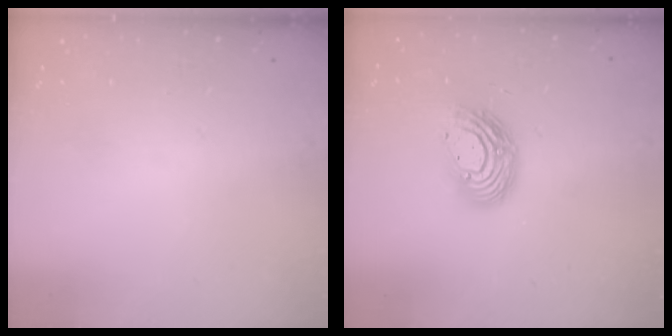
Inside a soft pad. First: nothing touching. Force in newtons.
{"total": 12.8, "press": 12.8, "slide": 1.1}